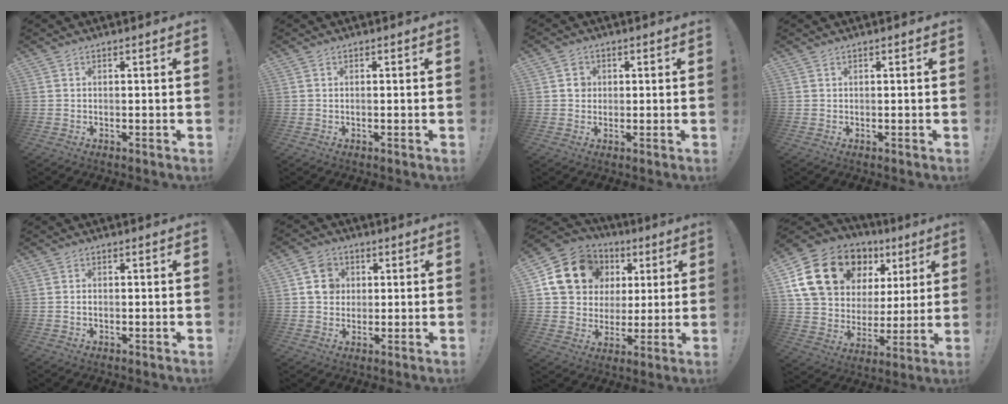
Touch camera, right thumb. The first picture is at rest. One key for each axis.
{"total": 0.6, "fx": -0.3, "fy": 0.0, "fz": 0.5, "tx": -0.013, "ty": 0.001, "tz": -0.005}
{"total": 2.8, "fx": 0.2, "fy": 2.6, "fz": 1.0, "tx": -0.005, "ty": 0.000, "tz": -0.001}
{"total": 0.0}
{"total": 1.0, "fx": -0.5, "fy": 0.6, "fz": 0.7, "tx": -0.017, "ty": 0.003, "tz": -0.007}
{"total": 8.1, "fx": 1.9, "fy": 7.1, "fz": 3.4, "tx": -0.053, "ty": 0.009, "tz": 0.042}
{"total": 18.1, "fx": 6.0, "fy": 15.2, "fz": 7.8, "tx": -0.119, "ty": -0.010, "tz": 0.138}
{"total": 21.1, "fx": 10.5, "fy": 14.3, "fz": 11.5, "tx": -0.200, "ty": -0.038, "tz": 0.214}